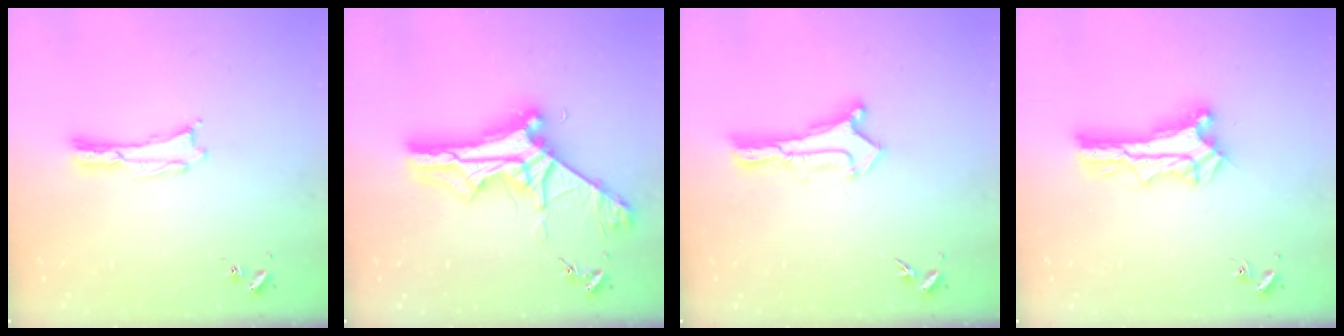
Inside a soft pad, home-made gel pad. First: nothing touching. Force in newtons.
{"total": 9.4, "press": 9.4, "slide": 1.0}
{"total": 0.8, "press": 0.8, "slide": 0.0}
{"total": 2.7, "press": 2.7, "slide": 0.3}